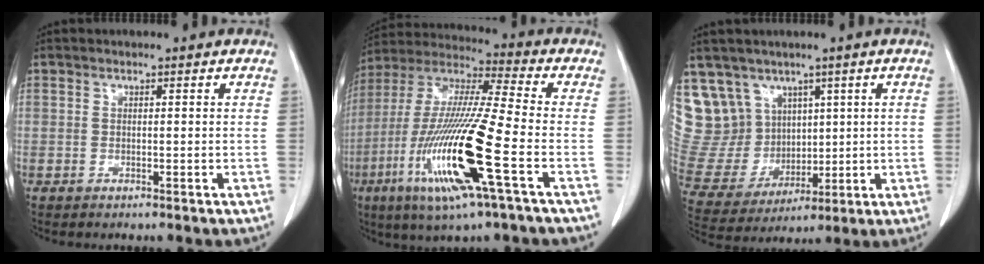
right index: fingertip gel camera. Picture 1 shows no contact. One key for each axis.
{"total": 20.1, "fx": -6.9, "fy": 0.7, "fz": 18.8, "tx": -0.409, "ty": -0.033, "tz": -0.138}
{"total": 14.0, "fx": 7.4, "fy": 11.4, "fz": 3.2, "tx": -0.092, "ty": 0.063, "tz": 0.181}